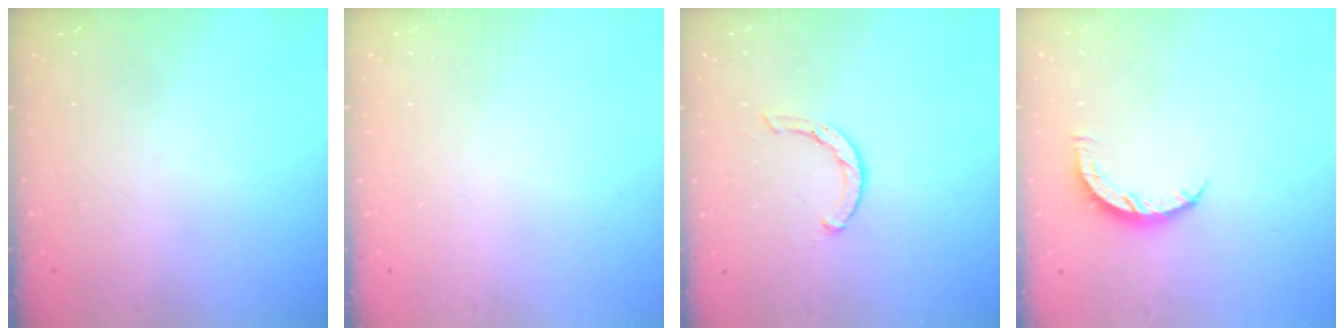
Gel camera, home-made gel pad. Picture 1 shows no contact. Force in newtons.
{"total": 0.0}
{"total": 3.3, "press": 3.3, "slide": 0.3}
{"total": 5.2, "press": 5.2, "slide": 0.5}